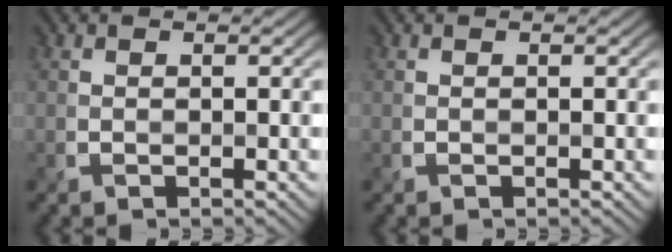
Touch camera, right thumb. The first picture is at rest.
{"total": 0.0}